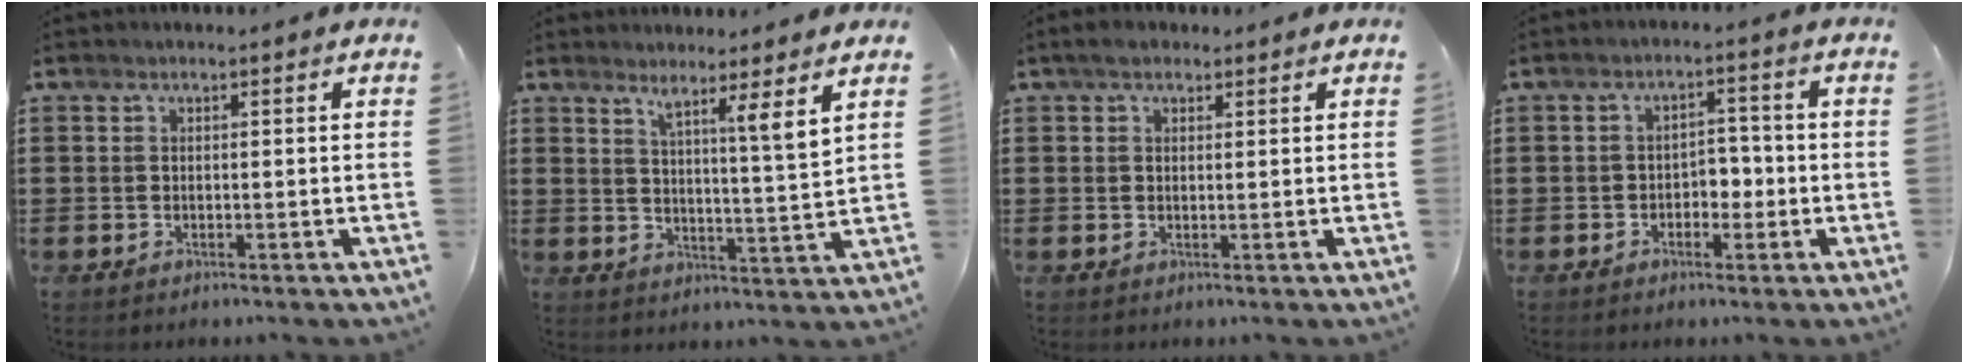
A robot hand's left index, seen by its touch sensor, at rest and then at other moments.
{"total": 5.4, "force": [4.2, -1.6, 3.0], "torque": [-0.055, -0.033, 0.064]}
{"total": 1.9, "force": [1.2, 1.1, 0.8], "torque": [-0.020, 0.008, 0.023]}
{"total": 3.3, "force": [-1.4, 2.3, 2.0], "torque": [-0.041, 0.007, -0.031]}